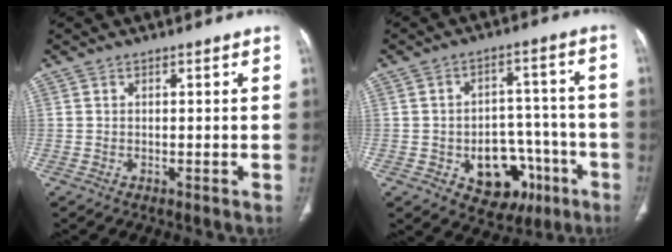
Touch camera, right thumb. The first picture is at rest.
{"total": 13.4, "force": [-5.5, 9.3, 7.9], "torque": [-0.064, 0.046, -0.063]}